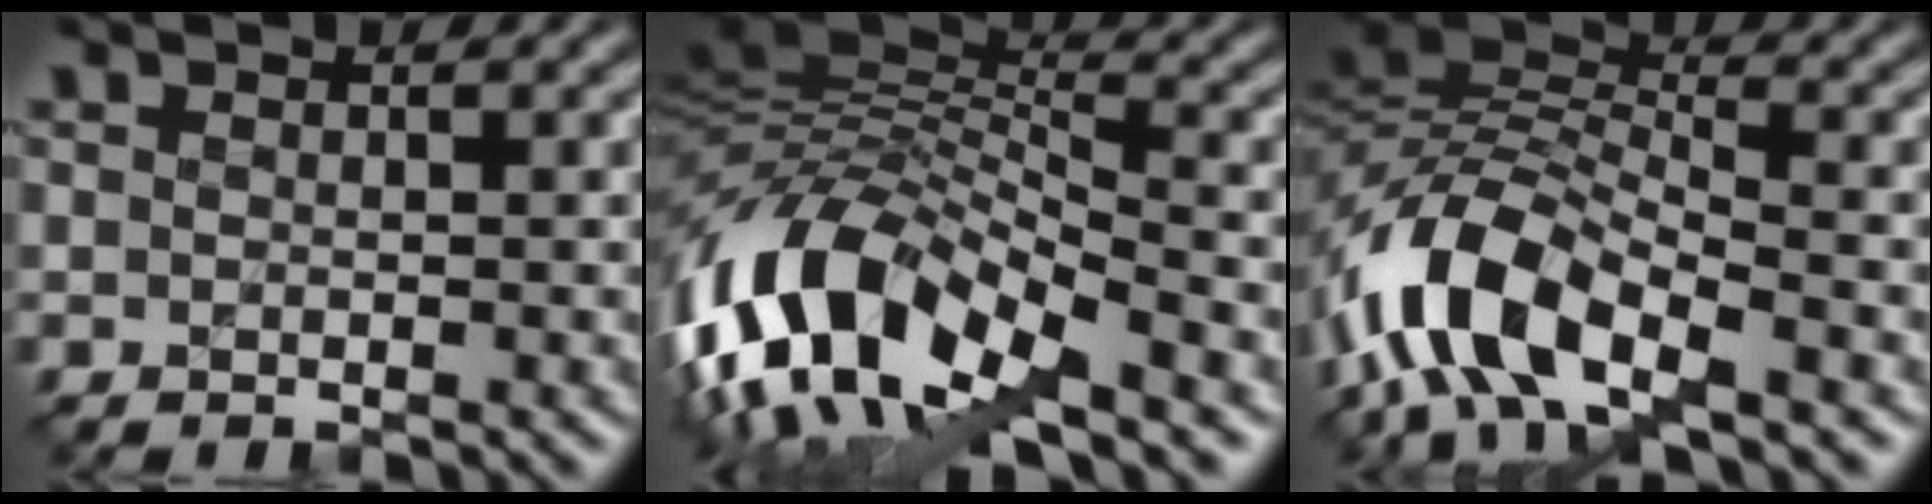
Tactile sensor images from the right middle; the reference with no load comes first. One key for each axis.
{"total": 12.5, "fx": -5.8, "fy": 5.5, "fz": 9.6, "tx": -0.185, "ty": 0.015, "tz": -0.115}
{"total": 9.5, "fx": -5.4, "fy": 4.3, "fz": 6.6, "tx": -0.133, "ty": 0.010, "tz": -0.112}